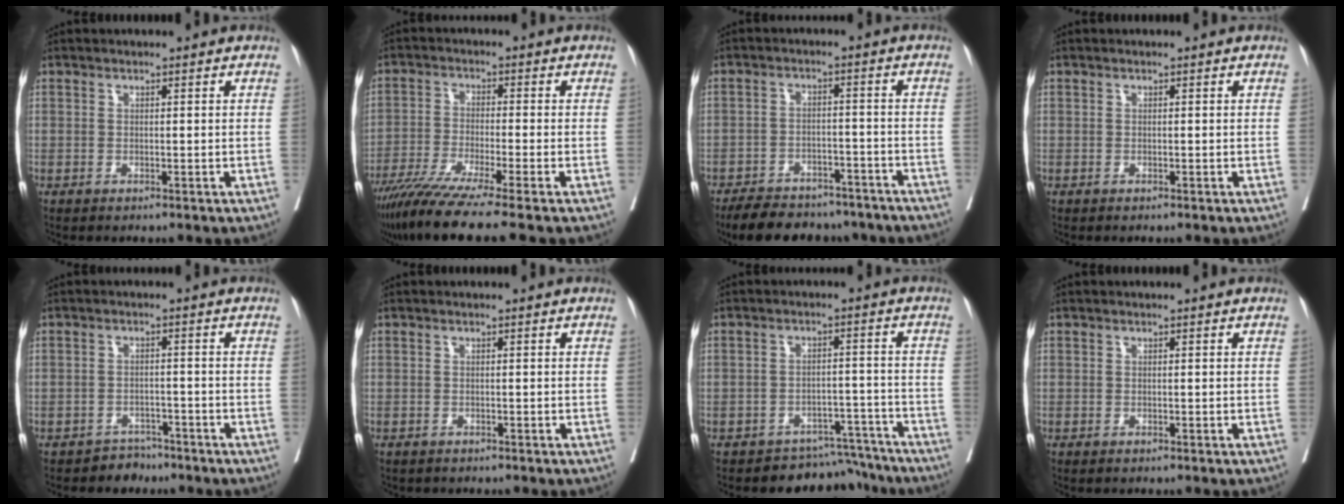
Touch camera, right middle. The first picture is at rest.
{"total": 10.7, "force": [-8.4, -1.6, 6.4], "torque": [-0.095, -0.037, -0.139]}
{"total": 15.5, "force": [-13.3, 5.7, 5.6], "torque": [-0.098, 0.006, -0.175]}
{"total": 0.0}
{"total": 2.9, "force": [-2.4, 1.6, -0.5], "torque": [0.007, 0.007, -0.038]}
{"total": 1.3, "force": [-1.2, 0.5, 0.3], "torque": [-0.012, -0.002, -0.020]}
{"total": 7.0, "force": [-6.4, 2.7, -1.1], "torque": [0.036, 0.043, -0.083]}
{"total": 0.0}